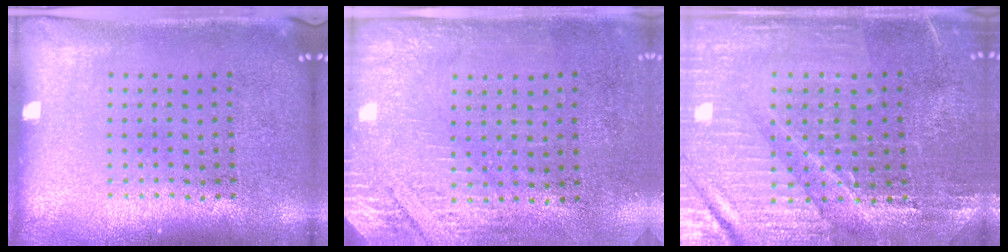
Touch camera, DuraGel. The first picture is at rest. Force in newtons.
{"total": 2.9, "press": 2.5, "slide": 1.5}
{"total": 3.1, "press": 3.1, "slide": 0.5}